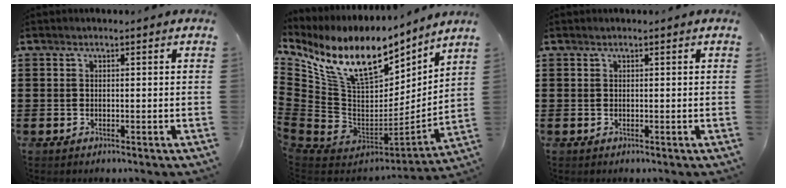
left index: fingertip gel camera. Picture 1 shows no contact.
{"total": 14.7, "force": [8.8, 7.0, 9.6], "torque": [-0.217, -0.053, 0.154]}
{"total": 0.0}